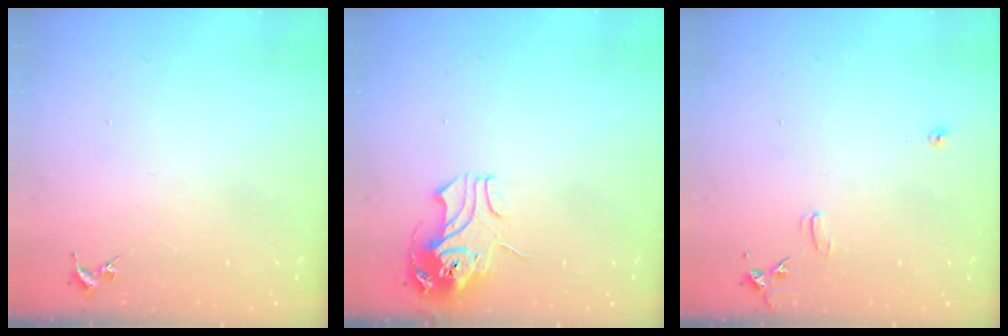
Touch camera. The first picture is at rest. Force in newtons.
{"total": 11.0, "press": 10.9, "slide": 1.5}
{"total": 7.0, "press": 7.0, "slide": 0.6}